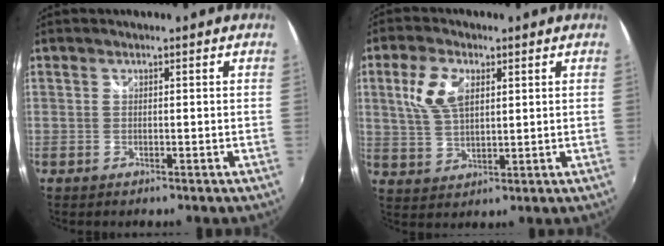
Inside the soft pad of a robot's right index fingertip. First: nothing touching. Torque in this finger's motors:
{"motor_torque": [0.84, 0.48, 0.24, 0.12]}